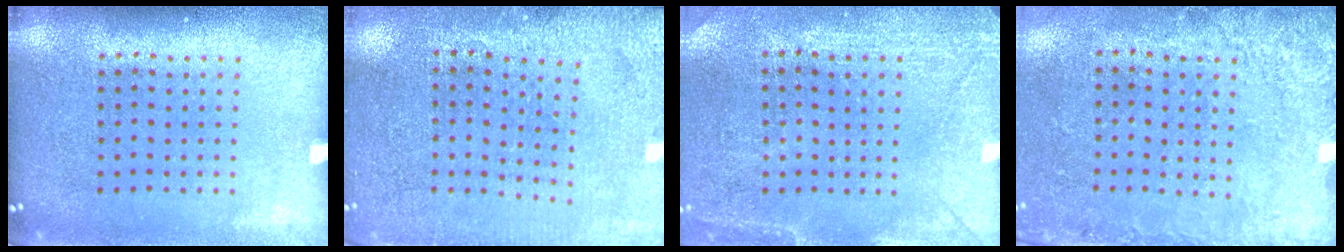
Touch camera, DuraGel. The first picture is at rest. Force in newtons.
{"total": 2.8, "press": 2.8, "slide": 0.5}
{"total": 2.9, "press": 2.7, "slide": 1.0}
{"total": 2.7, "press": 2.0, "slide": 1.8}